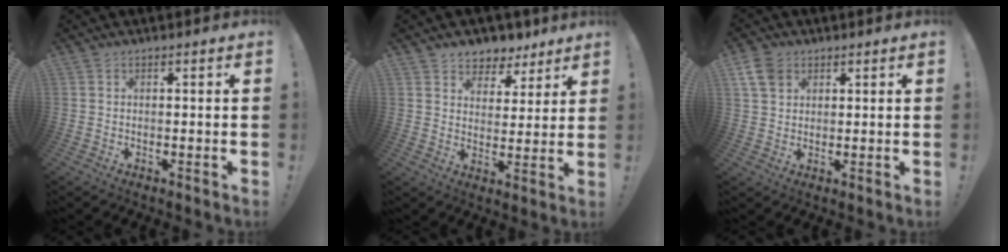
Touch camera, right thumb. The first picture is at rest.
{"total": 6.6, "force": [4.7, 4.6, 1.0], "torque": [-0.005, -0.041, 0.090]}
{"total": 6.3, "force": [3.3, 4.4, 3.1], "torque": [-0.051, -0.006, 0.065]}